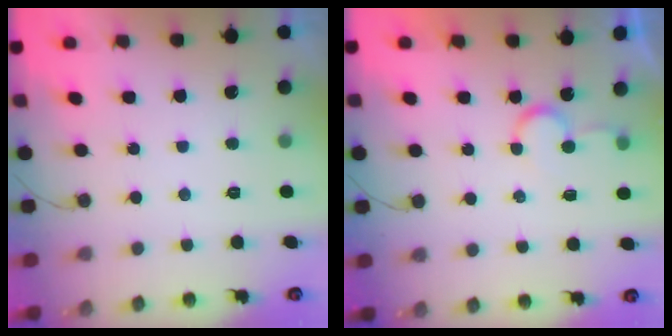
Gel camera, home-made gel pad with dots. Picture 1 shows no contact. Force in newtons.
{"total": 5.8, "press": 5.8, "slide": 0.4}